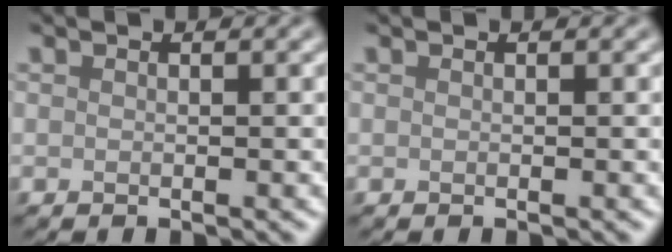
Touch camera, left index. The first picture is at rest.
{"total": 0.0}